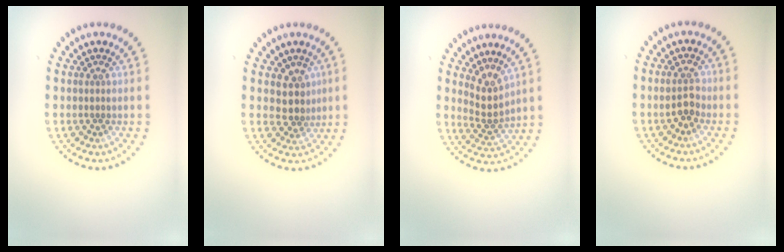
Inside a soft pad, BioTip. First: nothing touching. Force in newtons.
{"total": 2.6, "press": 2.2, "slide": 1.5}
{"total": 2.6, "press": 1.9, "slide": 1.8}
{"total": 2.0, "press": 2.0, "slide": 0.2}